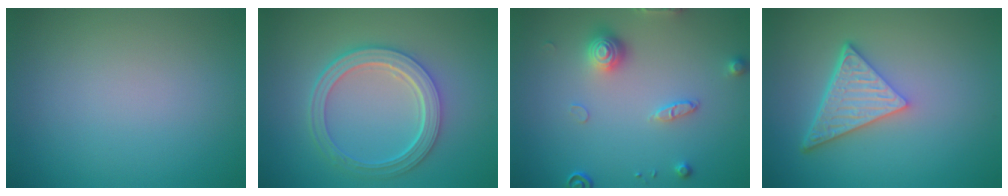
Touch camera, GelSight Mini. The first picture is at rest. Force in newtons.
{"total": 5.0, "press": 3.9, "slide": 3.1}
{"total": 3.0, "press": 2.8, "slide": 0.9}
{"total": 5.3, "press": 3.9, "slide": 3.6}